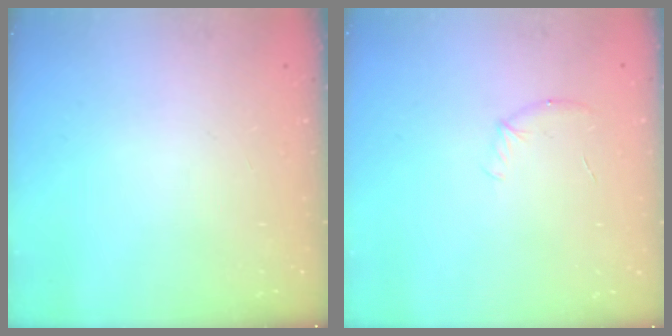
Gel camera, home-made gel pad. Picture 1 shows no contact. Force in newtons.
{"total": 5.5, "press": 5.3, "slide": 1.4}